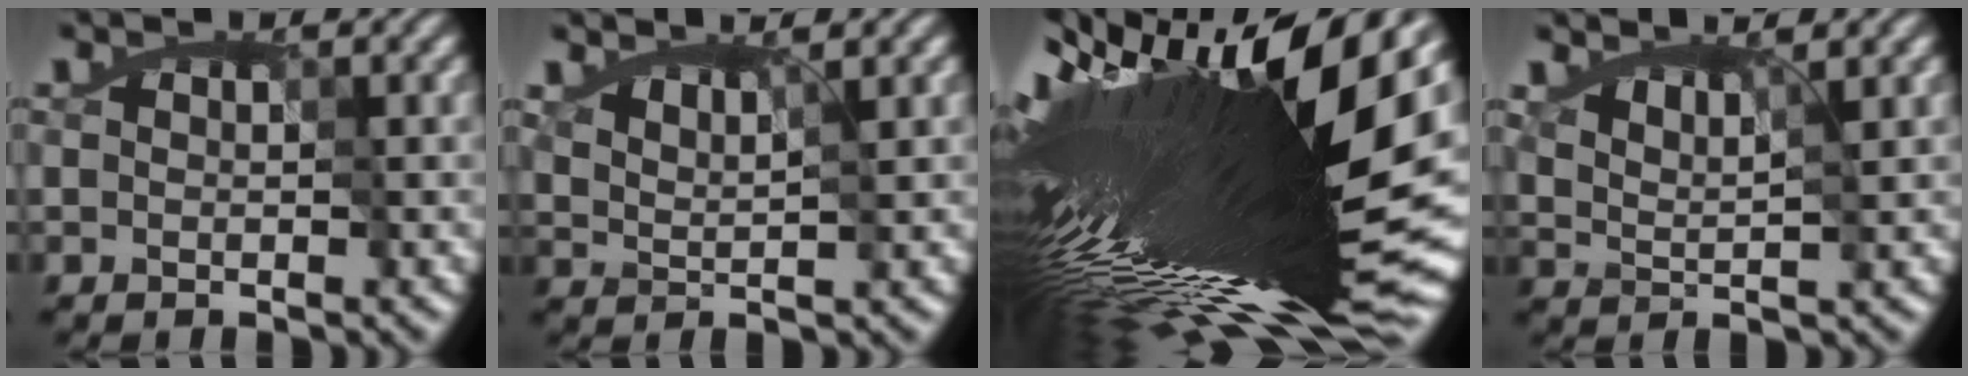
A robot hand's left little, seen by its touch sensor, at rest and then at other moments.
{"total": 1.3, "force": [1.2, 0.0, 0.5], "torque": [-0.022, -0.006, 0.025]}
{"total": 18.0, "force": [0.6, 5.0, 17.2], "torque": [-0.300, -0.035, 0.030]}
{"total": 1.9, "force": [1.5, 0.2, 1.0], "torque": [-0.029, -0.005, 0.027]}